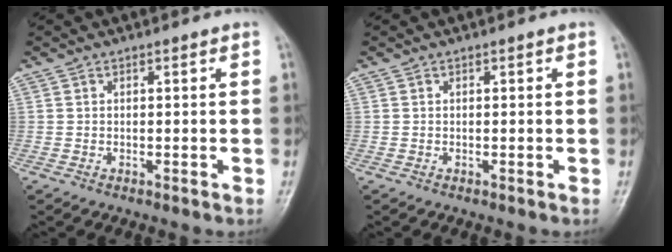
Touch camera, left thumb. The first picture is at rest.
{"total": 0.0}